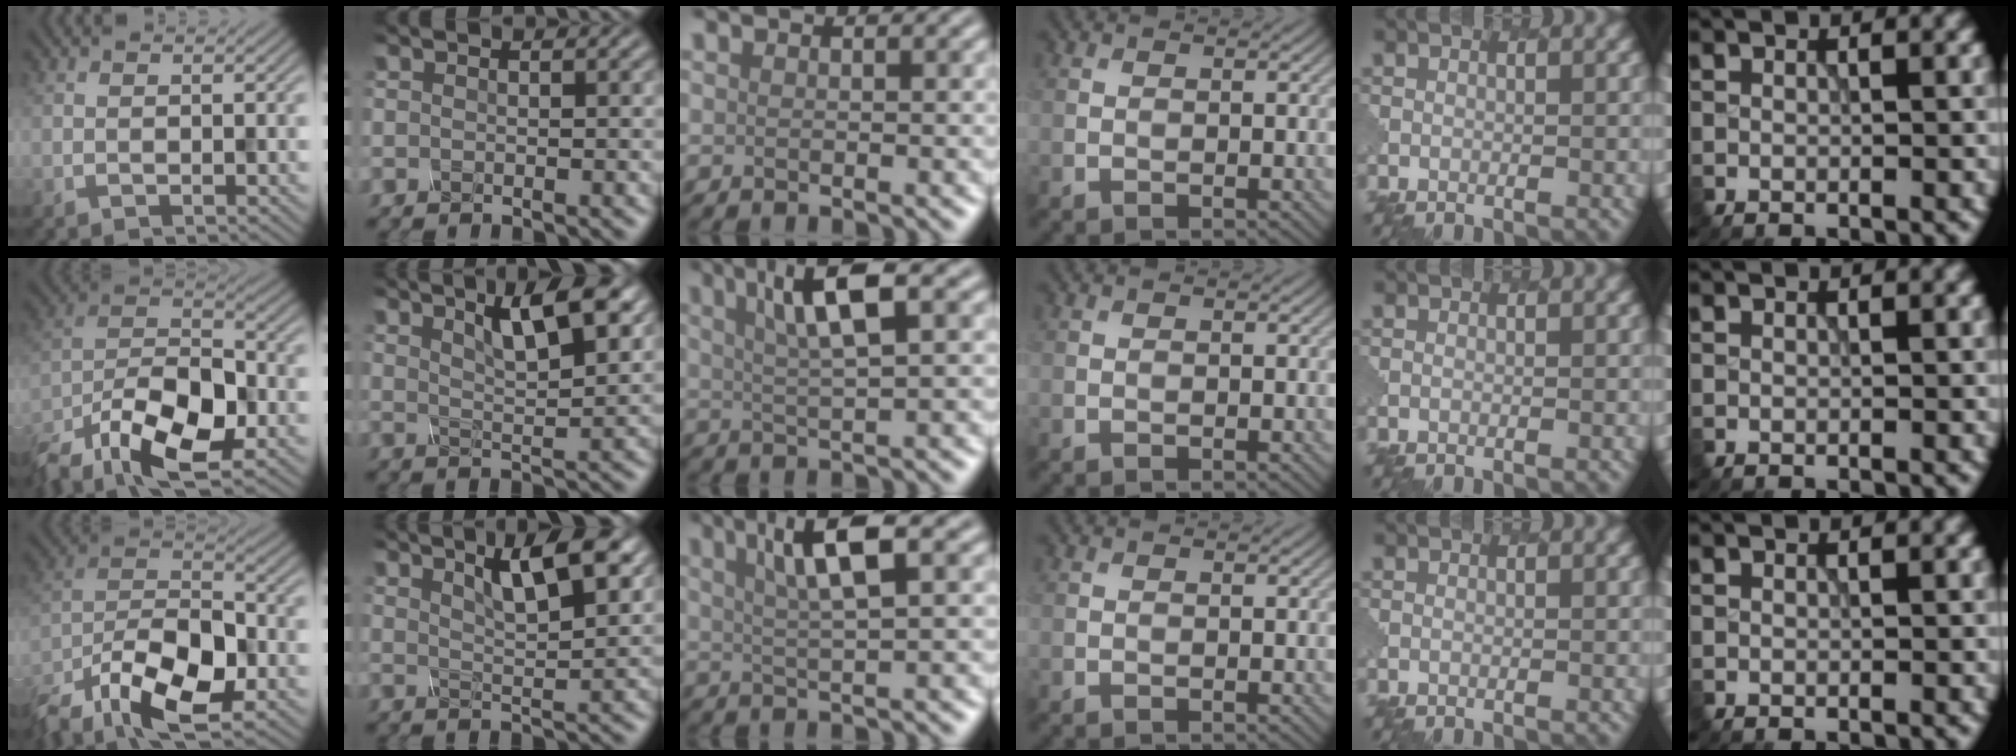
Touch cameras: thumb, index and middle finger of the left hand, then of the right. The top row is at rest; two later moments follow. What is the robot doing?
{"motion": "twist", "object": "rubiks cube"}